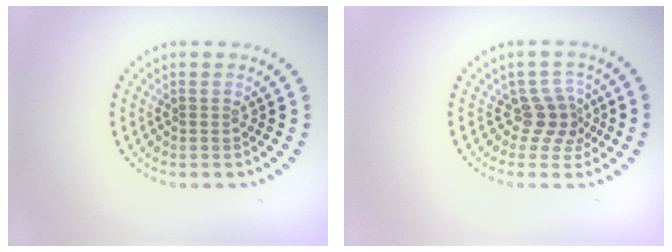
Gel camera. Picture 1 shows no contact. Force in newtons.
{"total": 2.5, "press": 1.8, "slide": 1.8}